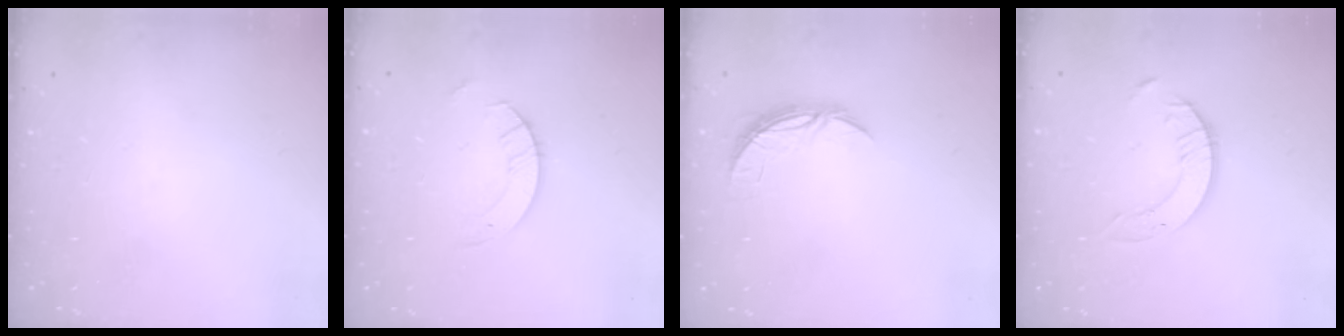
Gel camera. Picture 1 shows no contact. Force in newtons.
{"total": 4.0, "press": 4.0, "slide": 0.4}
{"total": 5.7, "press": 5.7, "slide": 0.3}
{"total": 4.0, "press": 4.0, "slide": 0.5}